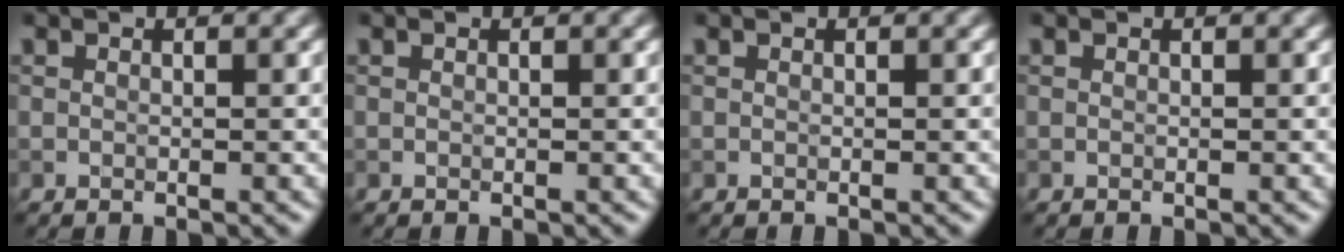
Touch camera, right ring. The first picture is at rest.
{"total": 0.0}
{"total": 0.0}
{"total": 0.0}